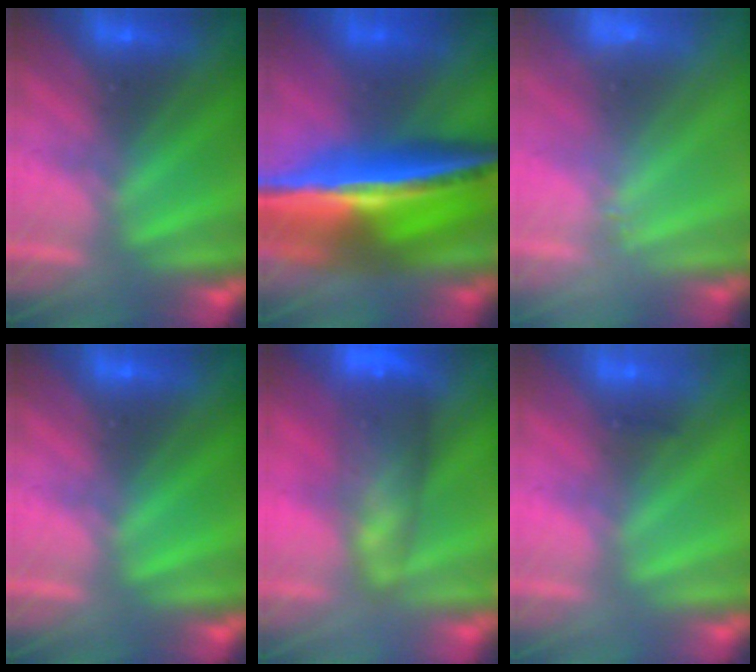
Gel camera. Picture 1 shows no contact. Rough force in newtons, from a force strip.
{"total": 7.7}
{"total": 2.4}
{"total": 0.0}
{"total": 7.9}
{"total": 2.4}